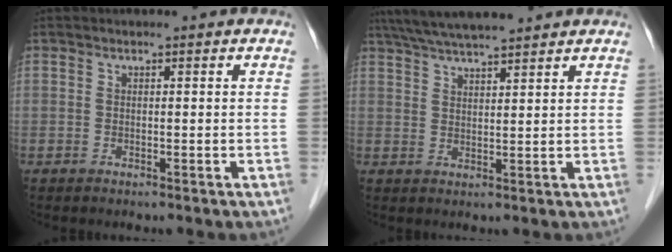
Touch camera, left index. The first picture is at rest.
{"total": 9.9, "force": [8.9, 0.5, 4.4], "torque": [-0.078, 0.031, 0.140]}